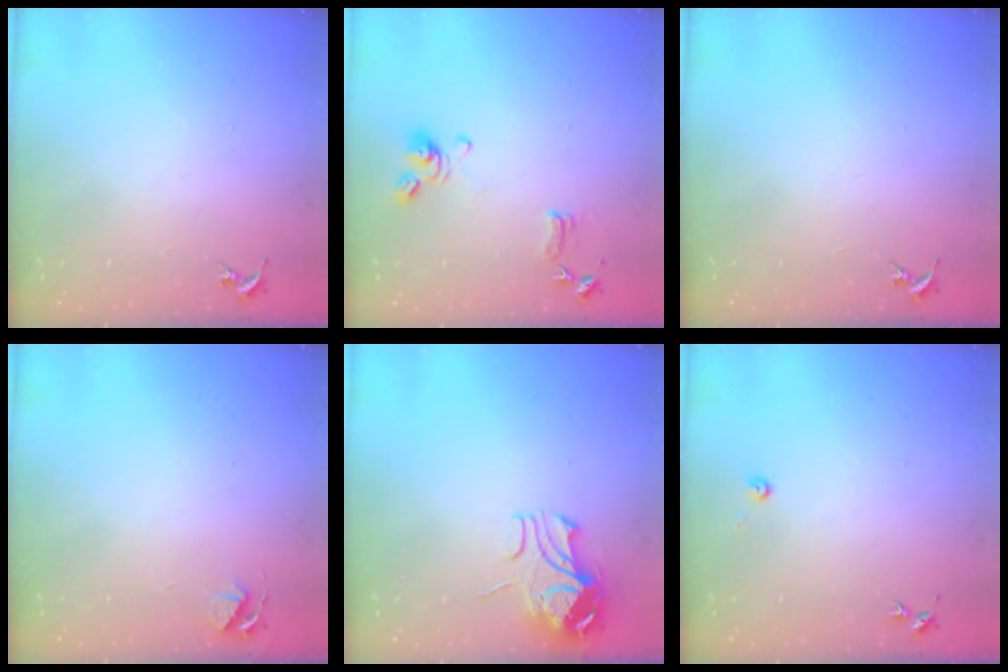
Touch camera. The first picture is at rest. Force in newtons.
{"total": 9.8, "press": 9.7, "slide": 1.7}
{"total": 0.0}
{"total": 3.9, "press": 3.8, "slide": 0.5}
{"total": 9.6, "press": 9.5, "slide": 1.1}
{"total": 3.0, "press": 3.0, "slide": 0.3}